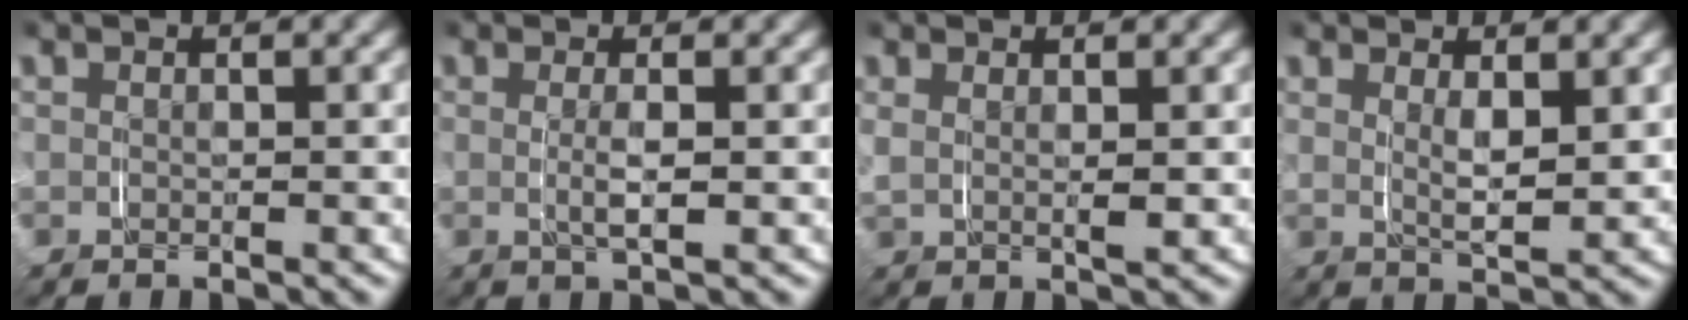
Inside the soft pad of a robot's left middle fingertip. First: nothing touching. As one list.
[{"total": 1.8, "force": [-0.1, 0.1, 1.8], "torque": [-0.034, -0.006, 0.004]}, {"total": 1.9, "force": [0.9, 1.0, 1.4], "torque": [-0.037, -0.005, 0.020]}, {"total": 2.7, "force": [1.3, 0.7, 2.3], "torque": [-0.044, -0.013, 0.026]}]